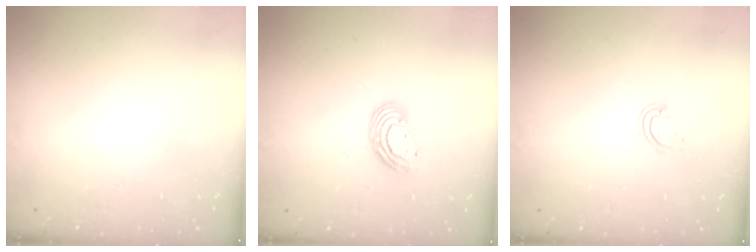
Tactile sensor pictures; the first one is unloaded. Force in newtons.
{"total": 9.0, "press": 9.0, "slide": 0.7}
{"total": 4.3, "press": 4.3, "slide": 0.3}